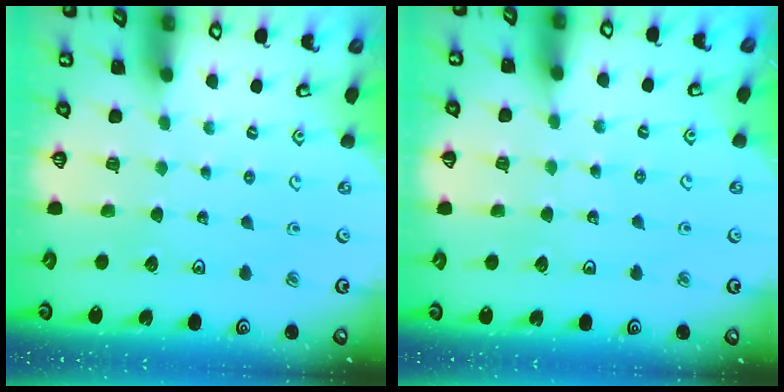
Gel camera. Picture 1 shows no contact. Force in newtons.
{"total": 2.9, "press": 2.8, "slide": 0.3}